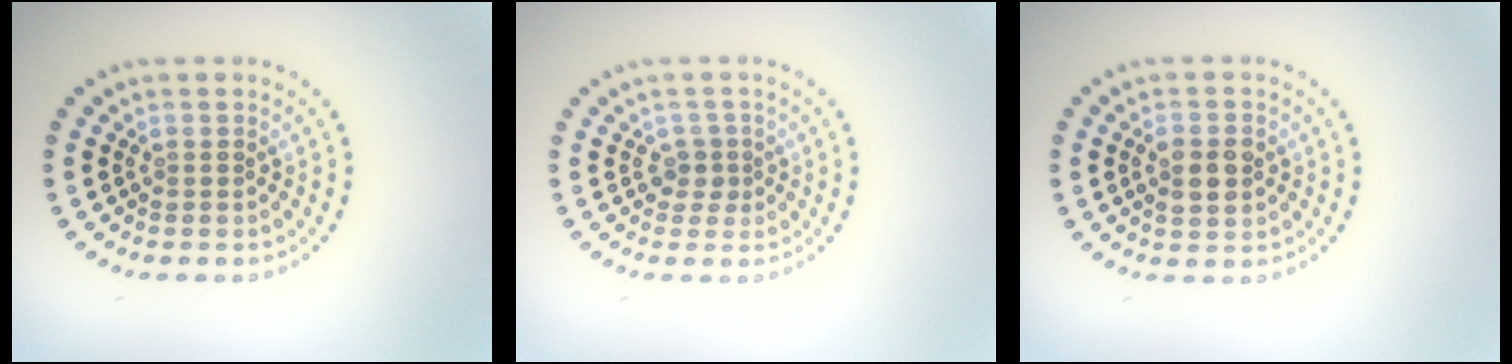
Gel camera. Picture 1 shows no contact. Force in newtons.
{"total": 1.6, "press": 1.2, "slide": 1.0}
{"total": 2.7, "press": 2.7, "slide": 0.1}